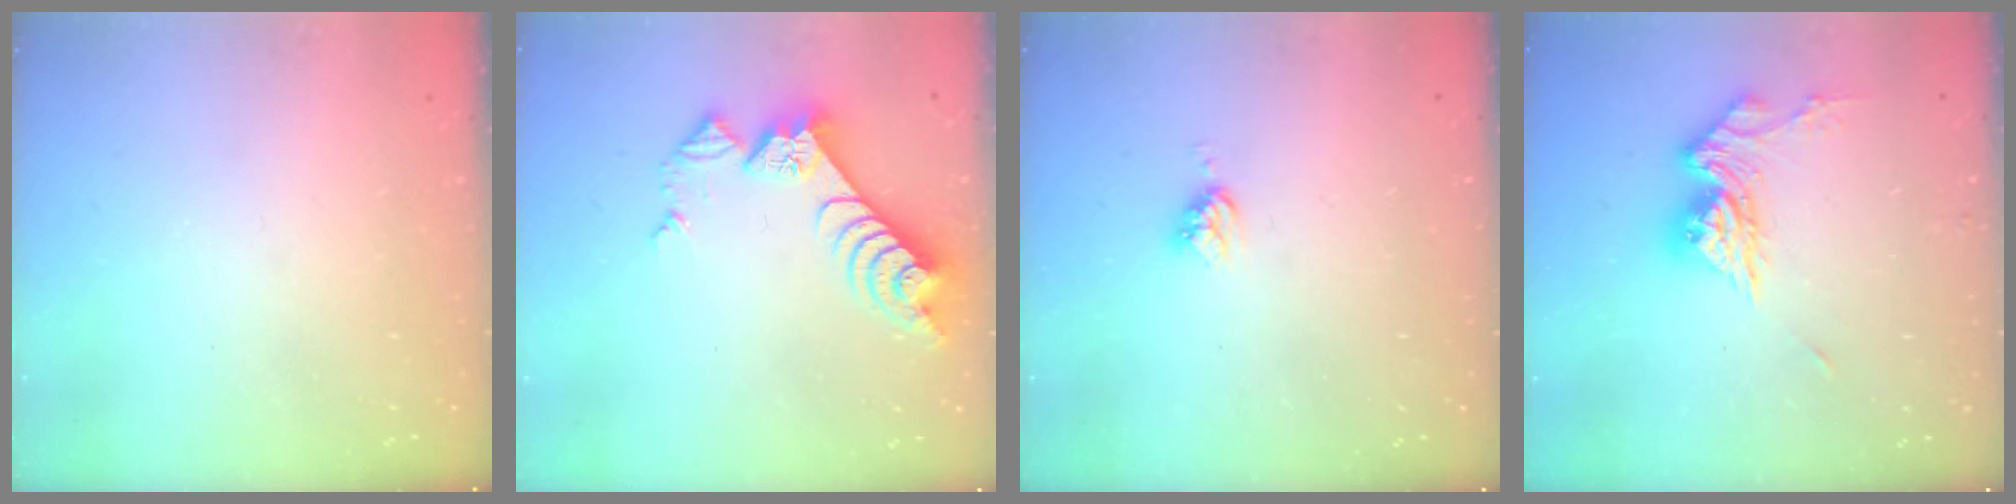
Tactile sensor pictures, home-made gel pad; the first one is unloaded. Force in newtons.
{"total": 9.9, "press": 9.8, "slide": 1.2}
{"total": 4.8, "press": 4.8, "slide": 0.1}
{"total": 12.0, "press": 11.9, "slide": 1.1}